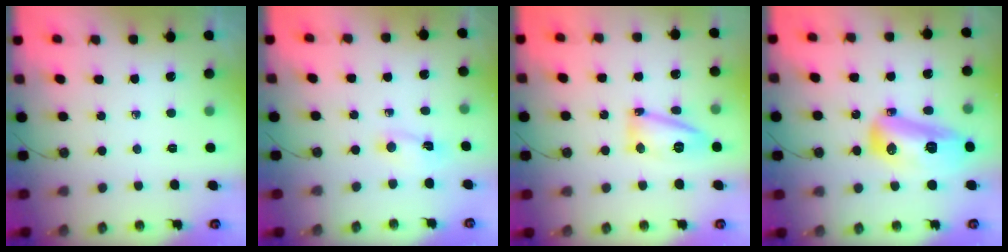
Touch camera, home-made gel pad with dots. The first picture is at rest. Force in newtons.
{"total": 1.4, "press": 1.4, "slide": 0.3}
{"total": 12.5, "press": 12.4, "slide": 1.1}
{"total": 15.9, "press": 15.6, "slide": 2.8}